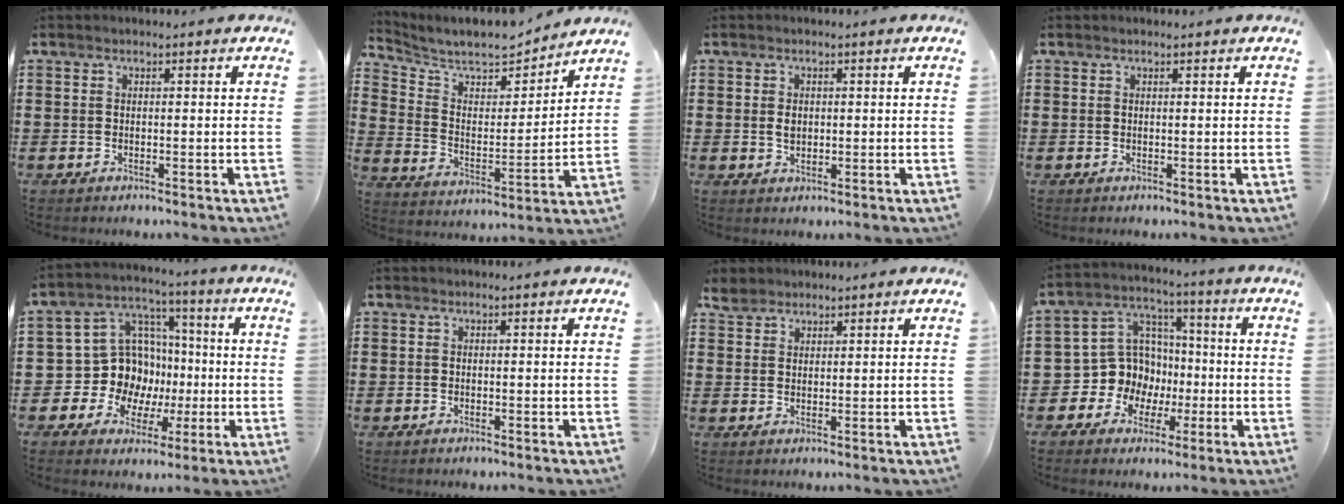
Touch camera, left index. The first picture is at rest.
{"total": 7.7, "force": [7.2, 1.6, 2.0], "torque": [-0.076, -0.049, 0.124]}
{"total": 1.8, "force": [0.3, 1.2, 1.3], "torque": [-0.029, 0.005, 0.006]}
{"total": 0.0}
{"total": 11.3, "force": [-0.9, 10.7, 3.5], "torque": [-0.108, -0.001, -0.006]}
{"total": 0.0}
{"total": 2.8, "force": [2.3, 1.5, 0.4], "torque": [-0.018, 0.008, 0.045]}
{"total": 9.8, "force": [-1.0, 9.5, 2.0], "torque": [-0.090, 0.001, -0.011]}